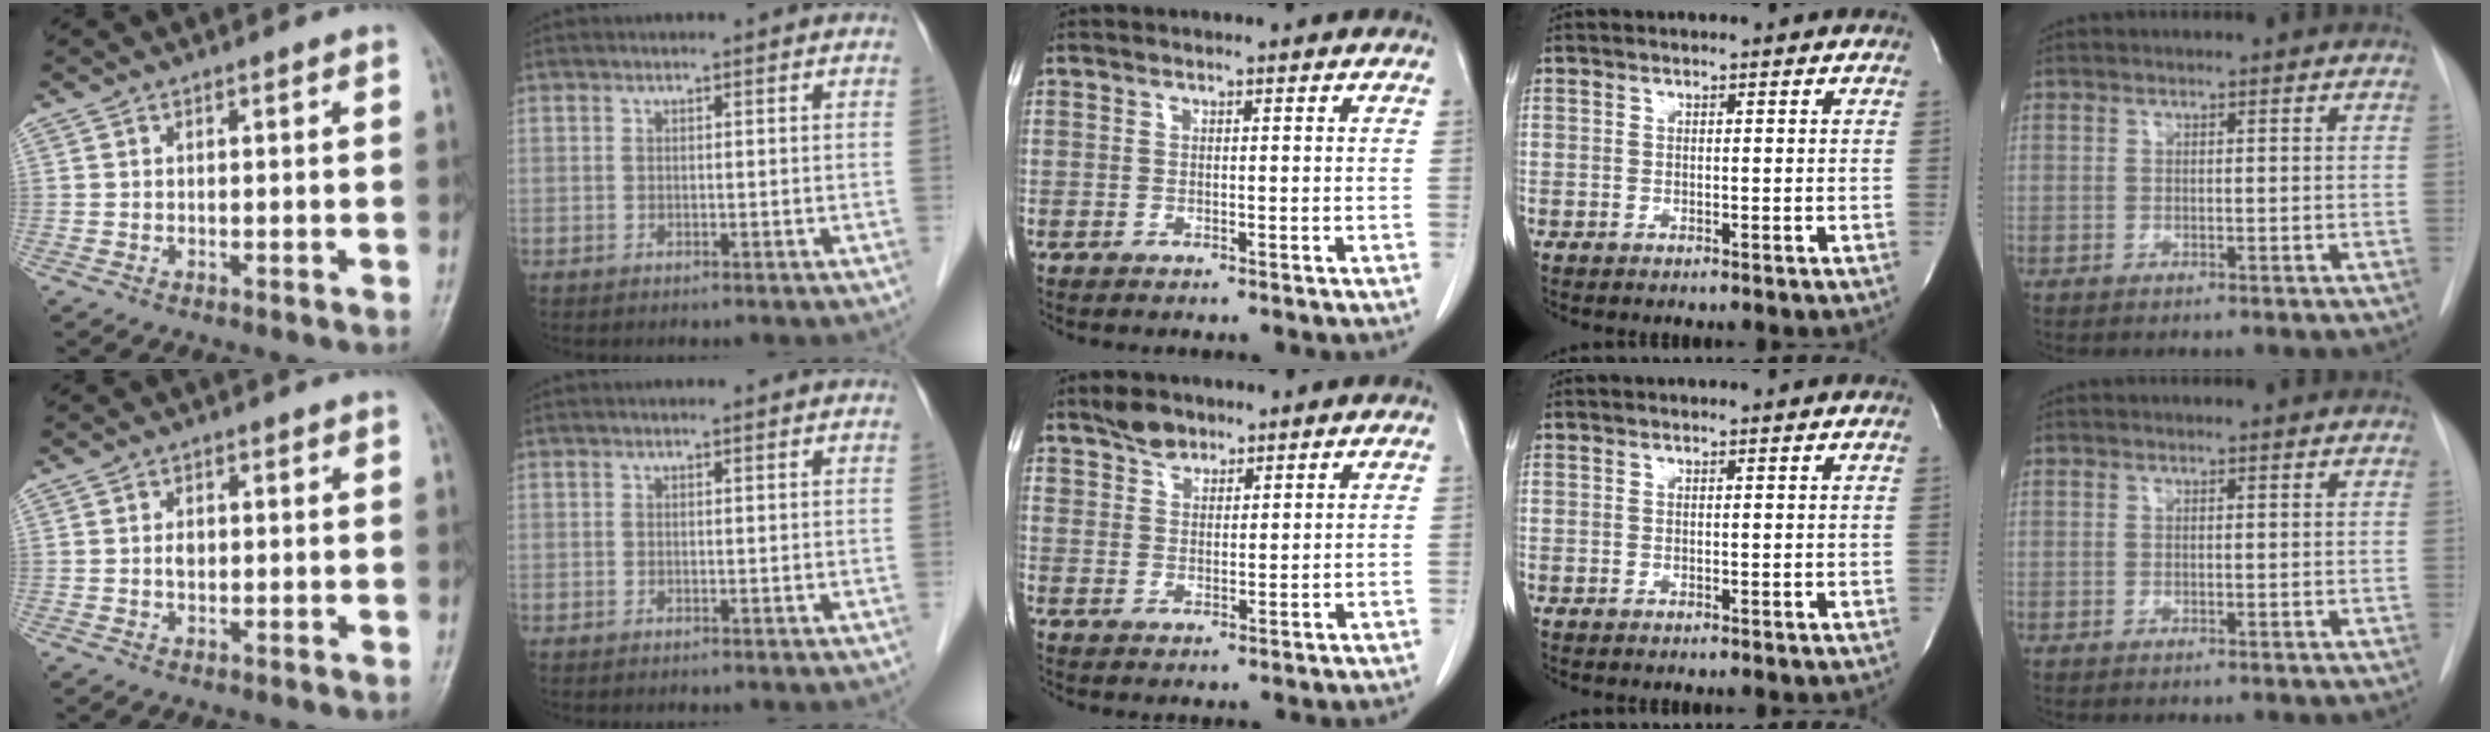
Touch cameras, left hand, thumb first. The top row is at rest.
{"thumb": {"total": 1.9, "force": [0.1, 1.4, 1.3], "torque": [-0.017, 0.001, 0.002]}, "middle": {"total": 3.3, "force": [2.8, 1.7, 0.9], "torque": [-0.017, 0.004, 0.051]}}